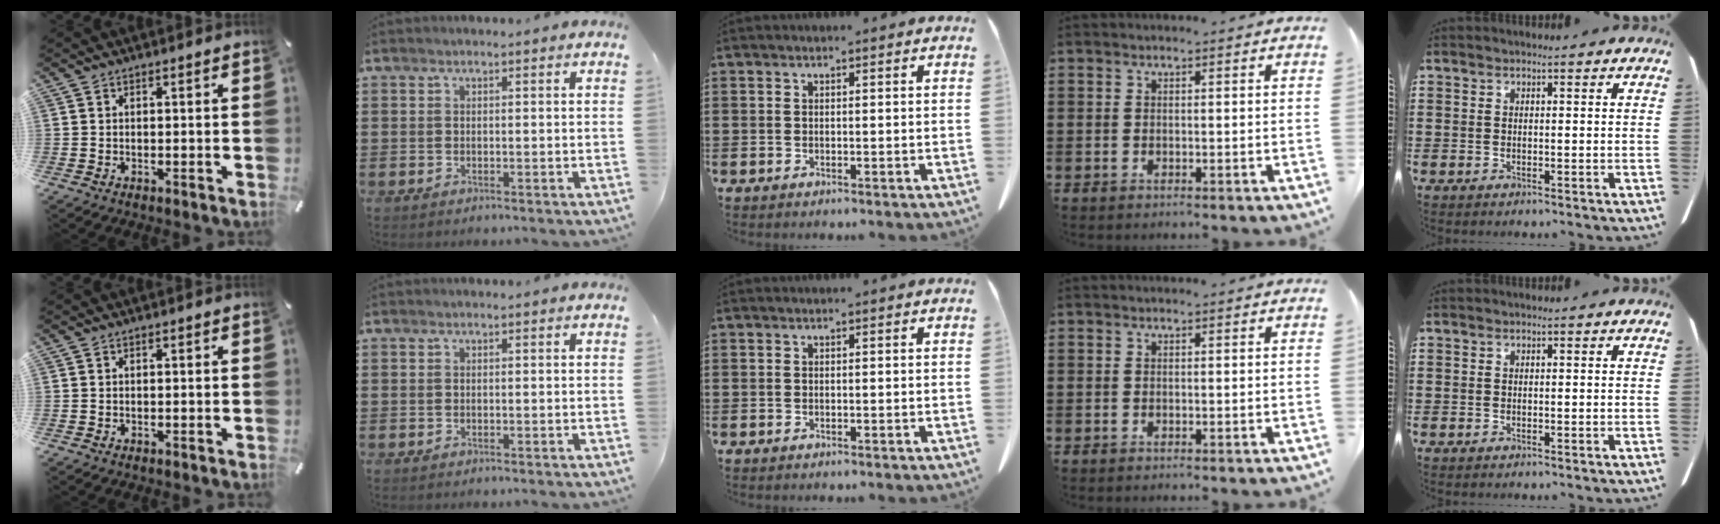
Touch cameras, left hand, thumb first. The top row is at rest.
{}